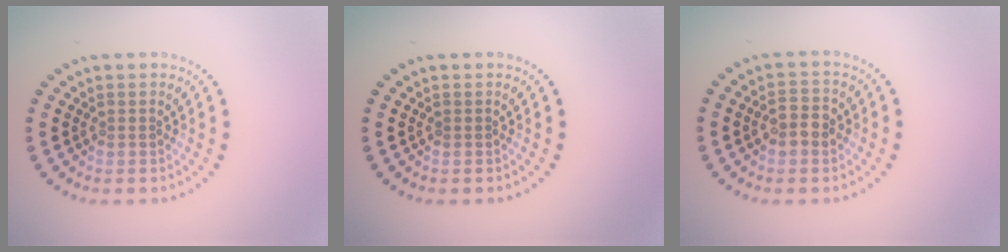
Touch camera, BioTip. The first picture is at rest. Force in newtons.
{"total": 0.0}
{"total": 2.3, "press": 2.3, "slide": 0.2}